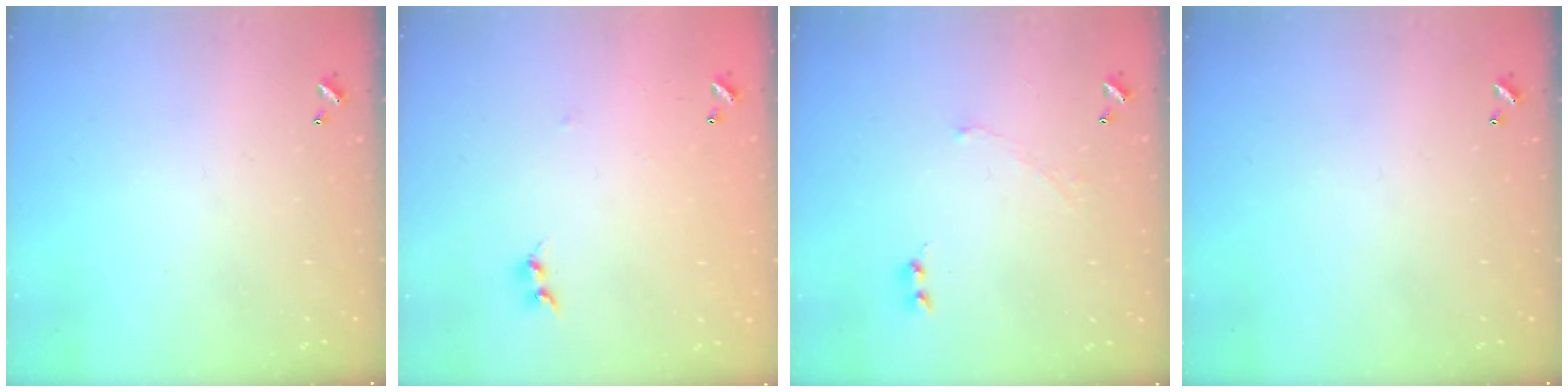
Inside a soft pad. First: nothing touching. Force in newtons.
{"total": 7.6, "press": 7.6, "slide": 0.4}
{"total": 2.1, "press": 2.0, "slide": 0.7}
{"total": 0.0}